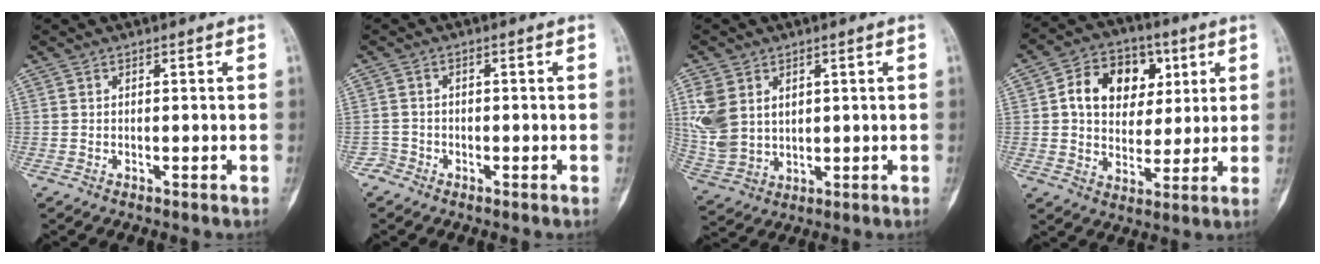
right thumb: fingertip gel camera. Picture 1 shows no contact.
{"total": 1.8, "force": [-1.2, 1.2, -0.6], "torque": [0.024, 0.006, -0.029]}
{"total": 9.3, "force": [2.9, 7.0, 5.5], "torque": [-0.105, -0.006, 0.075]}
{"total": 14.2, "force": [3.9, 10.7, 8.5], "torque": [-0.097, 0.003, 0.061]}